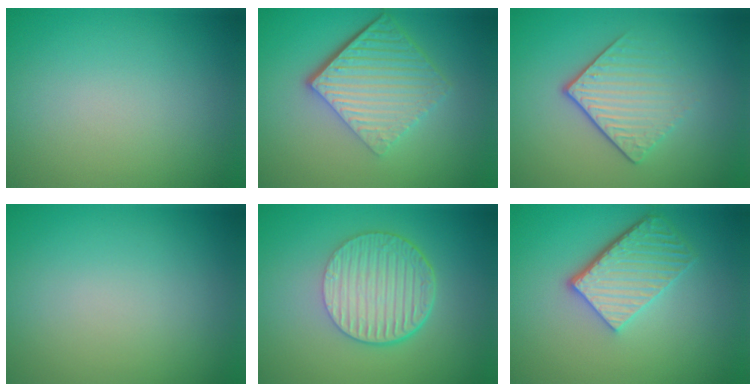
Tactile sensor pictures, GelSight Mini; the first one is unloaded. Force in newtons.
{"total": 7.0, "press": 4.5, "slide": 5.3}
{"total": 4.2, "press": 2.9, "slide": 3.1}
{"total": 0.0}
{"total": 6.7, "press": 4.5, "slide": 5.0}
{"total": 5.2, "press": 3.9, "slide": 3.5}